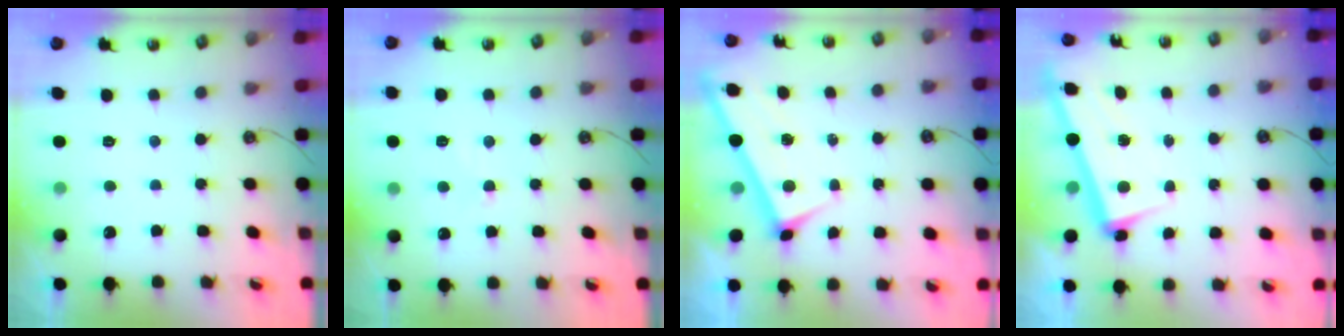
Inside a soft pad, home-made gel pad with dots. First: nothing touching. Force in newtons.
{"total": 0.8, "press": 0.1, "slide": 0.8}
{"total": 1.4, "press": 1.3, "slide": 0.5}
{"total": 2.4, "press": 2.2, "slide": 0.9}